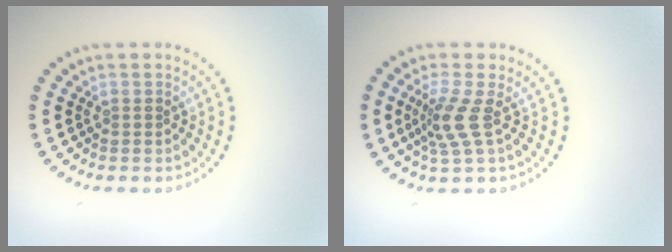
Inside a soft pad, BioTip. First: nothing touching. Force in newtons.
{"total": 2.8, "press": 2.0, "slide": 1.9}